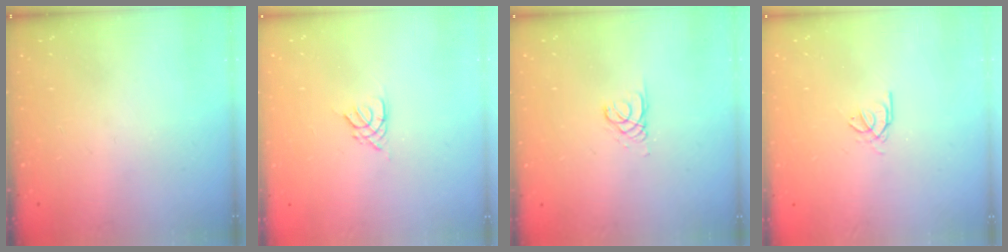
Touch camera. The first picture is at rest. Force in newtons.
{"total": 2.8, "press": 2.7, "slide": 0.5}
{"total": 1.3, "press": 1.3, "slide": 0.1}
{"total": 0.7, "press": 0.6, "slide": 0.4}